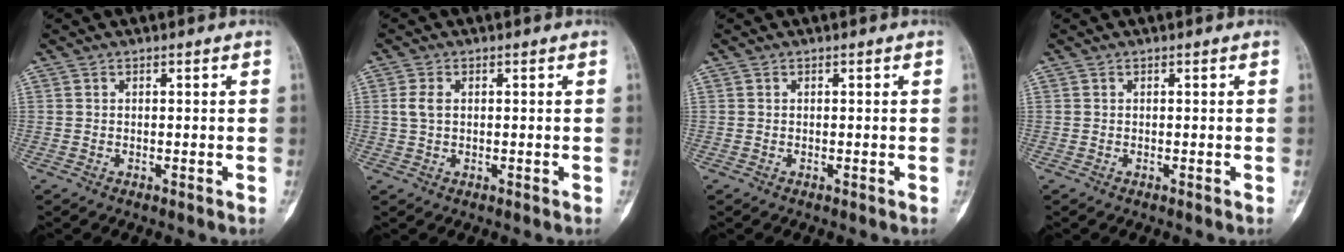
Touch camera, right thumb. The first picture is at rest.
{"total": 2.8, "force": [0.5, 1.7, 2.1], "torque": [-0.051, 0.004, 0.012]}
{"total": 0.0}
{"total": 0.0}